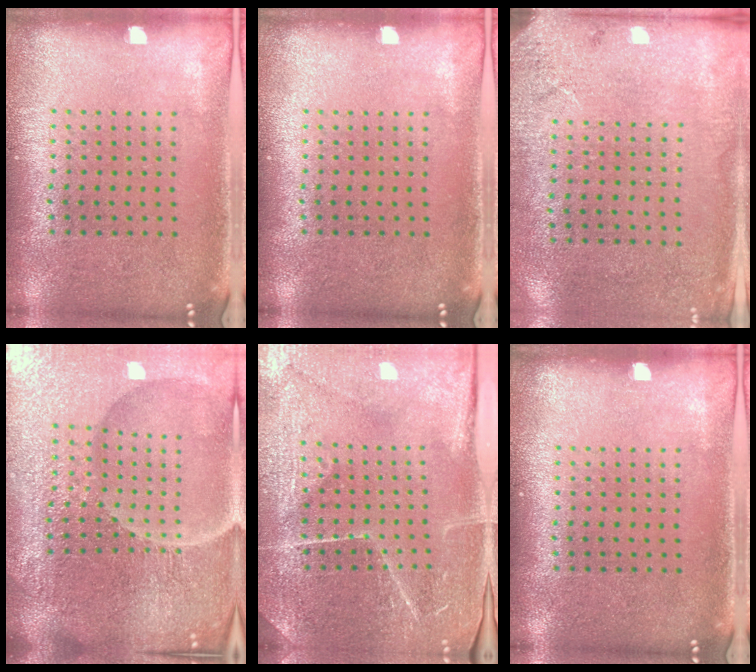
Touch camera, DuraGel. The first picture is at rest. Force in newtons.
{"total": 0.0}
{"total": 2.7, "press": 2.2, "slide": 1.5}
{"total": 6.0, "press": 5.5, "slide": 2.4}
{"total": 4.1, "press": 4.0, "slide": 1.0}
{"total": 0.0}